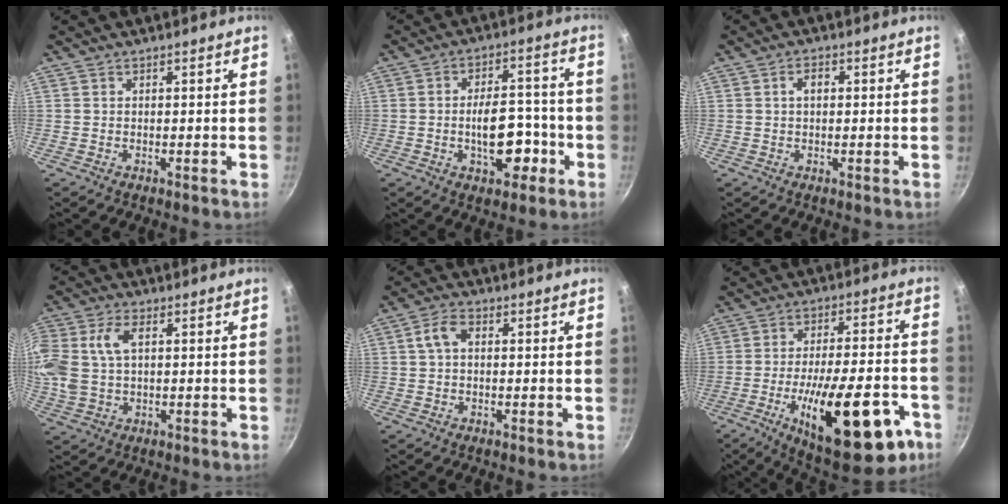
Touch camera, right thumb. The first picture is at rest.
{"total": 10.3, "force": [-2.8, 5.7, 8.1], "torque": [-0.102, 0.031, -0.042]}
{"total": 2.3, "force": [0.4, 1.4, 1.8], "torque": [-0.026, 0.008, 0.005]}
{"total": 13.2, "force": [2.3, 8.2, 10.1], "torque": [-0.260, 0.012, 0.047]}
{"total": 4.0, "force": [0.6, 2.5, 3.1], "torque": [-0.061, 0.013, 0.007]}
{"total": 23.9, "force": [-9.7, 8.7, 20.0], "torque": [-0.288, 0.031, -0.134]}